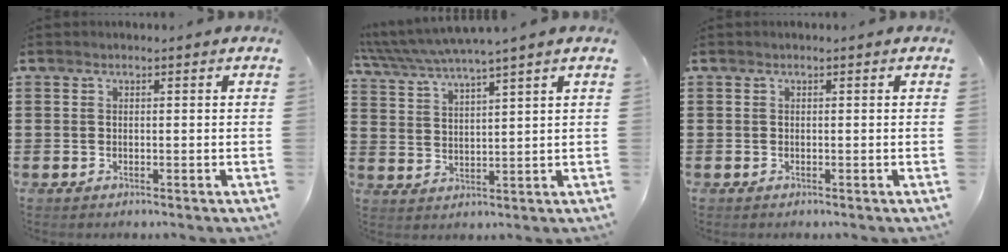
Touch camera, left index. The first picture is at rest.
{"total": 4.3, "force": [3.9, -0.4, 1.8], "torque": [-0.048, -0.021, 0.065]}
{"total": 0.0}